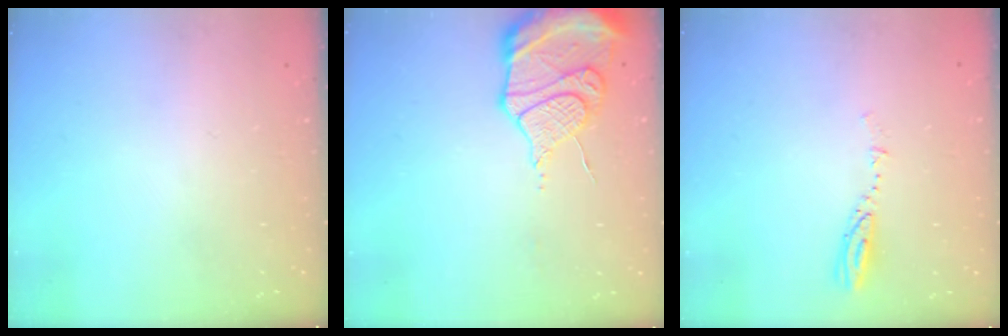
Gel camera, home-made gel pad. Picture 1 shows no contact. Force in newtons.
{"total": 20.8, "press": 18.0, "slide": 10.6}
{"total": 3.7, "press": 3.7, "slide": 0.3}